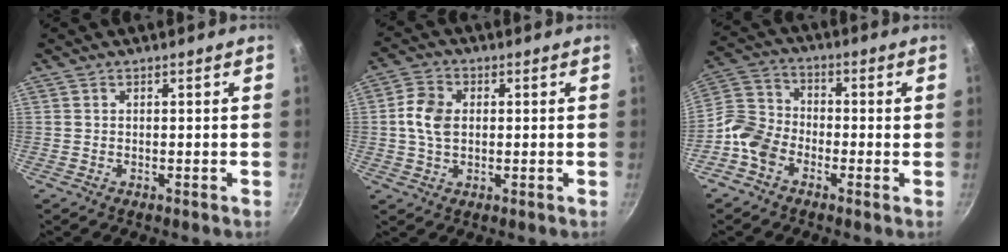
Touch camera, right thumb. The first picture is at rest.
{"total": 6.7, "force": [0.5, 4.8, 4.7], "torque": [-0.079, 0.011, 0.003]}
{"total": 8.4, "force": [-4.0, 6.0, 4.3], "torque": [-0.067, 0.043, -0.102]}